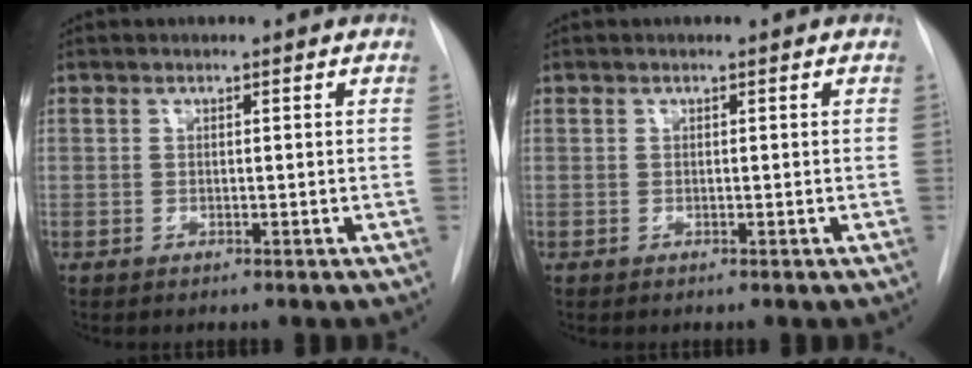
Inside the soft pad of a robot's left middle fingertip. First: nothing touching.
{"total": 0.0}